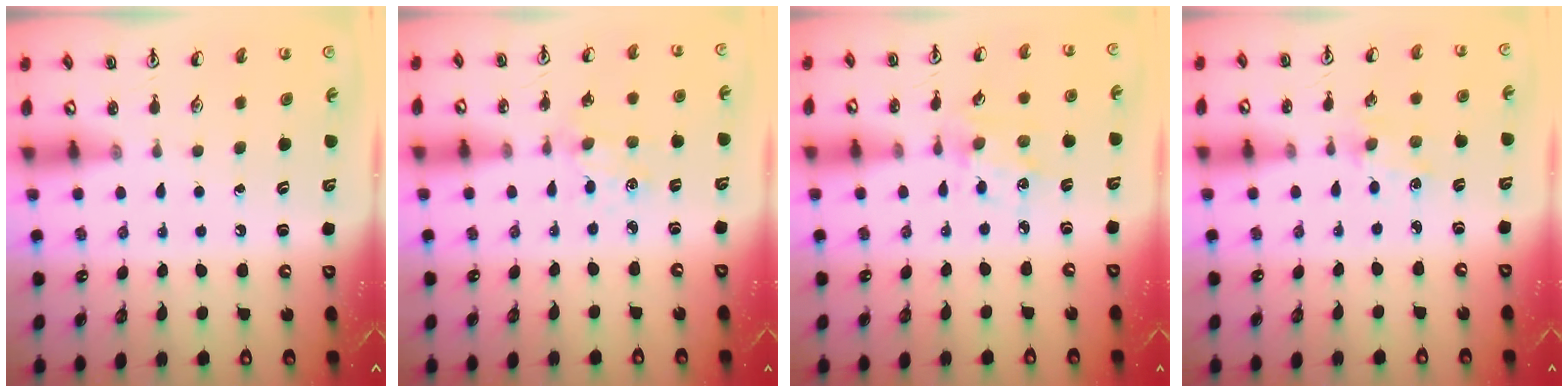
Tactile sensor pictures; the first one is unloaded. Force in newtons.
{"total": 2.2, "press": 2.2, "slide": 0.2}
{"total": 2.9, "press": 2.9, "slide": 0.7}
{"total": 2.9, "press": 2.8, "slide": 0.4}